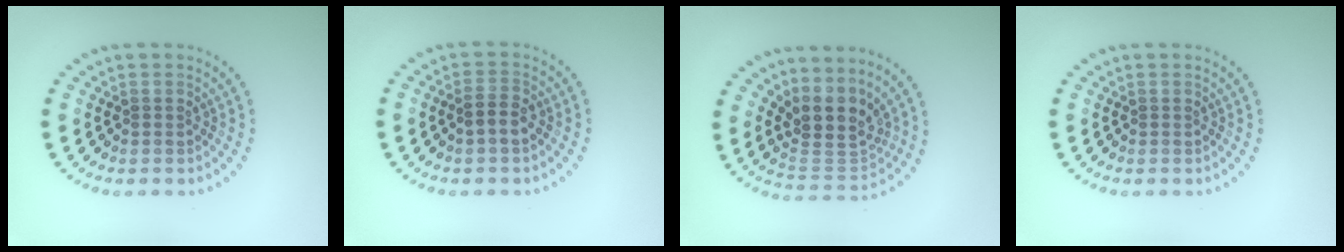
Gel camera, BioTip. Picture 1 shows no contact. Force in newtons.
{"total": 1.8, "press": 1.7, "slide": 0.6}
{"total": 4.1, "press": 3.3, "slide": 2.5}
{"total": 0.0}